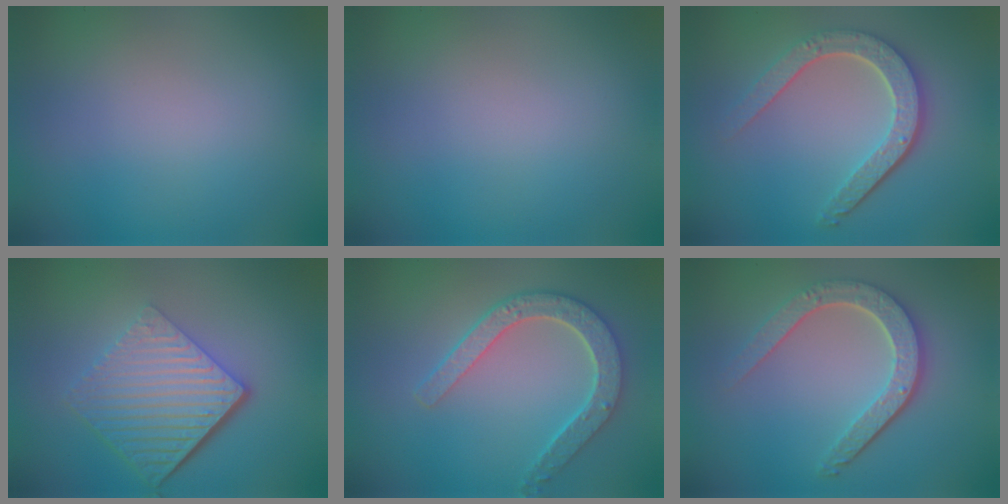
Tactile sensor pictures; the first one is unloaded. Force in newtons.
{"total": 0.0}
{"total": 4.7, "press": 3.6, "slide": 2.9}
{"total": 7.0, "press": 4.5, "slide": 5.3}
{"total": 4.6, "press": 3.8, "slide": 2.7}
{"total": 4.8, "press": 3.7, "slide": 3.1}